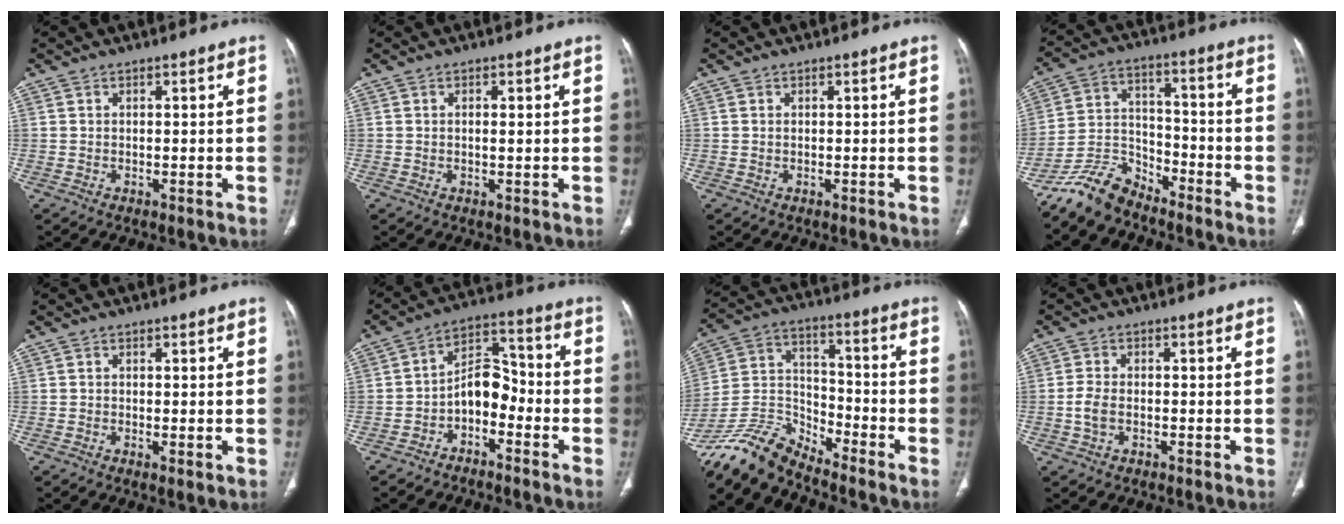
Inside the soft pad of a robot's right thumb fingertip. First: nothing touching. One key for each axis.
{"total": 1.4, "fx": 0.3, "fy": 0.4, "fz": 1.3, "tx": -0.024, "ty": 0.000, "tz": 0.004}
{"total": 0.0}
{"total": 9.1, "fx": -8.1, "fy": 3.7, "fz": 1.8, "tx": -0.024, "ty": 0.069, "tz": -0.163}
{"total": 1.0, "fx": -0.2, "fy": 0.3, "fz": 1.0, "tx": -0.019, "ty": -0.005, "tz": -0.003}
{"total": 8.3, "fx": -3.4, "fy": 5.2, "fz": 5.6, "tx": -0.070, "ty": 0.054, "tz": -0.068}
{"total": 11.2, "fx": -10.8, "fy": 1.9, "fz": 1.9, "tx": -0.046, "ty": 0.077, "tz": -0.221}
{"total": 3.4, "fx": -0.7, "fy": 2.1, "fz": 2.5, "tx": -0.055, "ty": 0.011, "tz": -0.014}